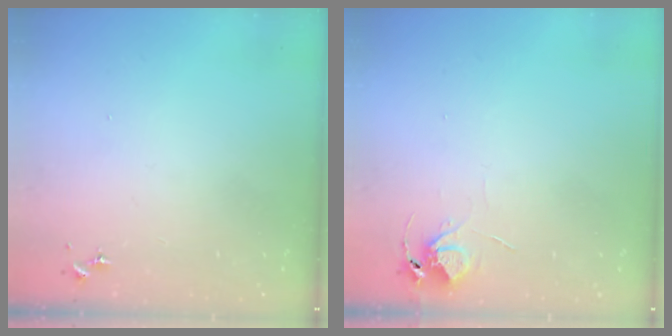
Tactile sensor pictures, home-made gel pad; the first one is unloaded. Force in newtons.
{"total": 5.7, "press": 5.7, "slide": 0.3}